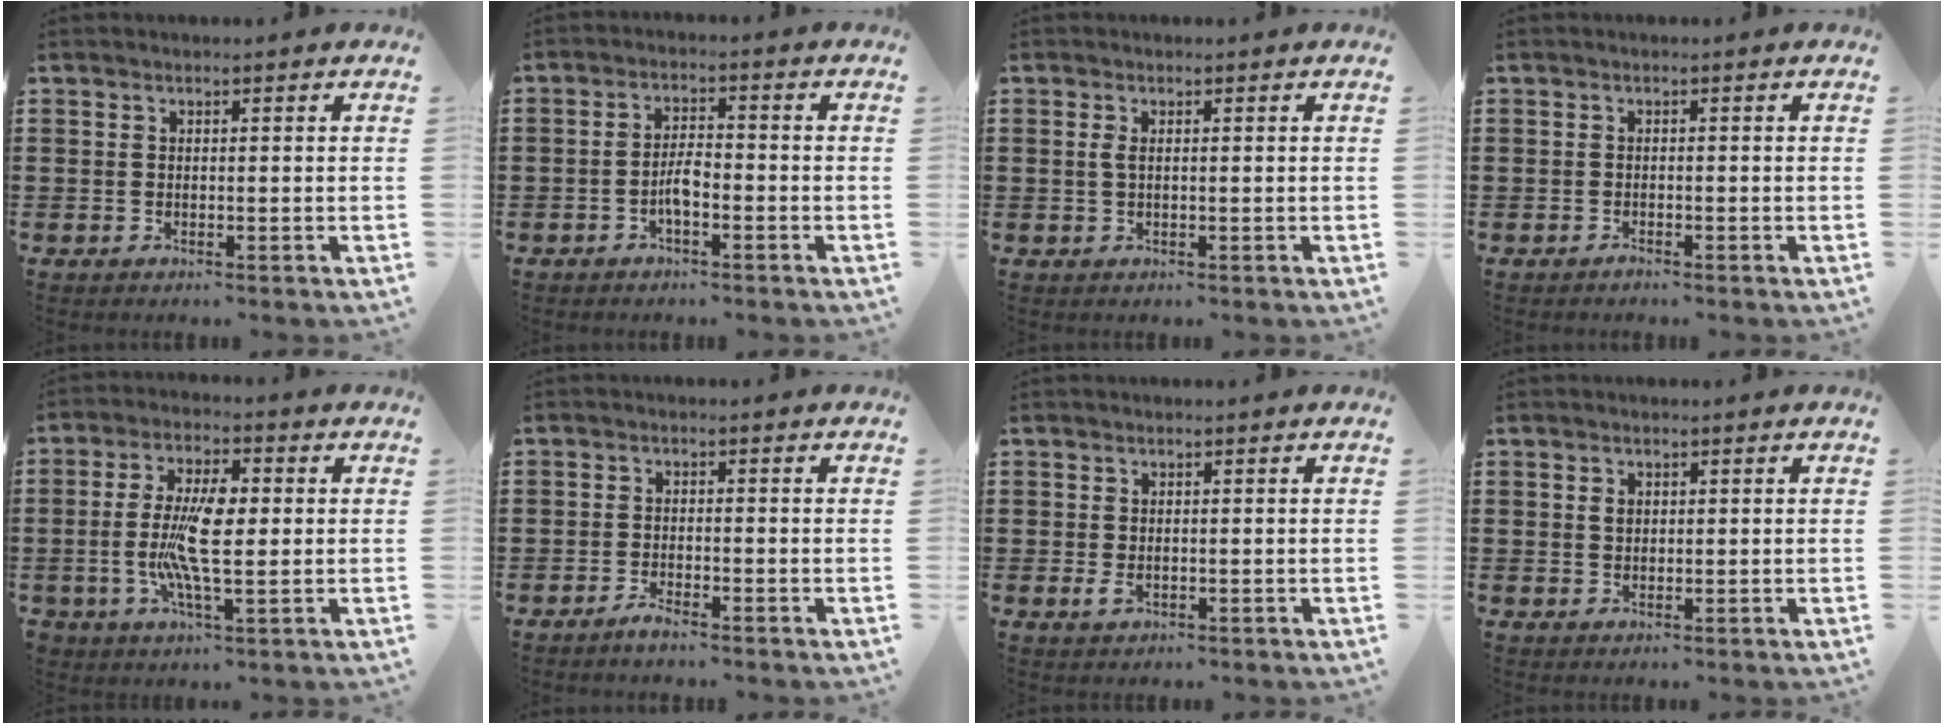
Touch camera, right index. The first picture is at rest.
{"total": 3.9, "force": [-1.6, 1.1, 3.4], "torque": [-0.073, 0.000, -0.033]}
{"total": 1.3, "force": [0.1, 0.4, 1.2], "torque": [-0.026, 0.002, 0.001]}
{"total": 0.8, "force": [-0.7, 0.1, 0.1], "torque": [-0.005, -0.002, -0.015]}
{"total": 8.9, "force": [-0.6, 3.4, 8.2], "torque": [-0.173, 0.002, -0.017]}
{"total": 1.8, "force": [-1.7, 0.0, 0.7], "torque": [-0.014, -0.002, -0.030]}
{"total": 1.3, "force": [-0.2, 0.8, 1.0], "torque": [-0.019, 0.000, -0.004]}
{"total": 1.3, "force": [0.4, 1.0, 0.8], "torque": [-0.018, 0.005, 0.008]}